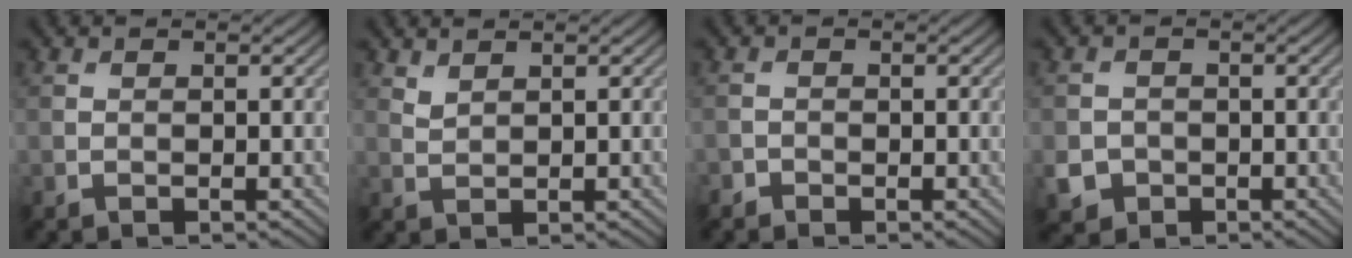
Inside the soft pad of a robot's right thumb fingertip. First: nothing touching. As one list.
[{"total": 1.4, "force": [1.2, 0.4, 0.5], "torque": [-0.021, -0.002, 0.031]}, {"total": 0.9, "force": [-0.8, 0.5, 0.0], "torque": [0.001, -0.001, -0.017]}, {"total": 3.1, "force": [-1.3, 2.6, 0.9], "torque": [-0.024, -0.010, -0.027]}]